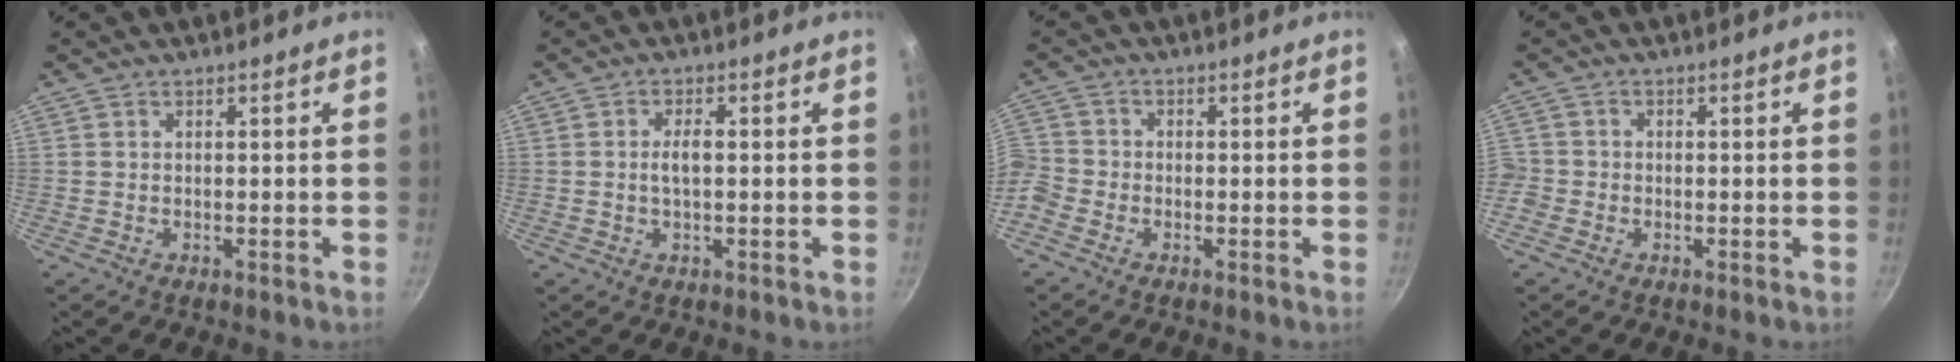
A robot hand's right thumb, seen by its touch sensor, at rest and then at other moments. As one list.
[{"total": 3.0, "force": [0.0, 1.1, 2.7], "torque": [-0.054, 0.007, -0.002]}, {"total": 5.9, "force": [-2.7, 4.8, 2.2], "torque": [-0.055, 0.021, -0.070]}, {"total": 2.8, "force": [-1.3, 2.5, 0.6], "torque": [-0.010, 0.009, -0.027]}]